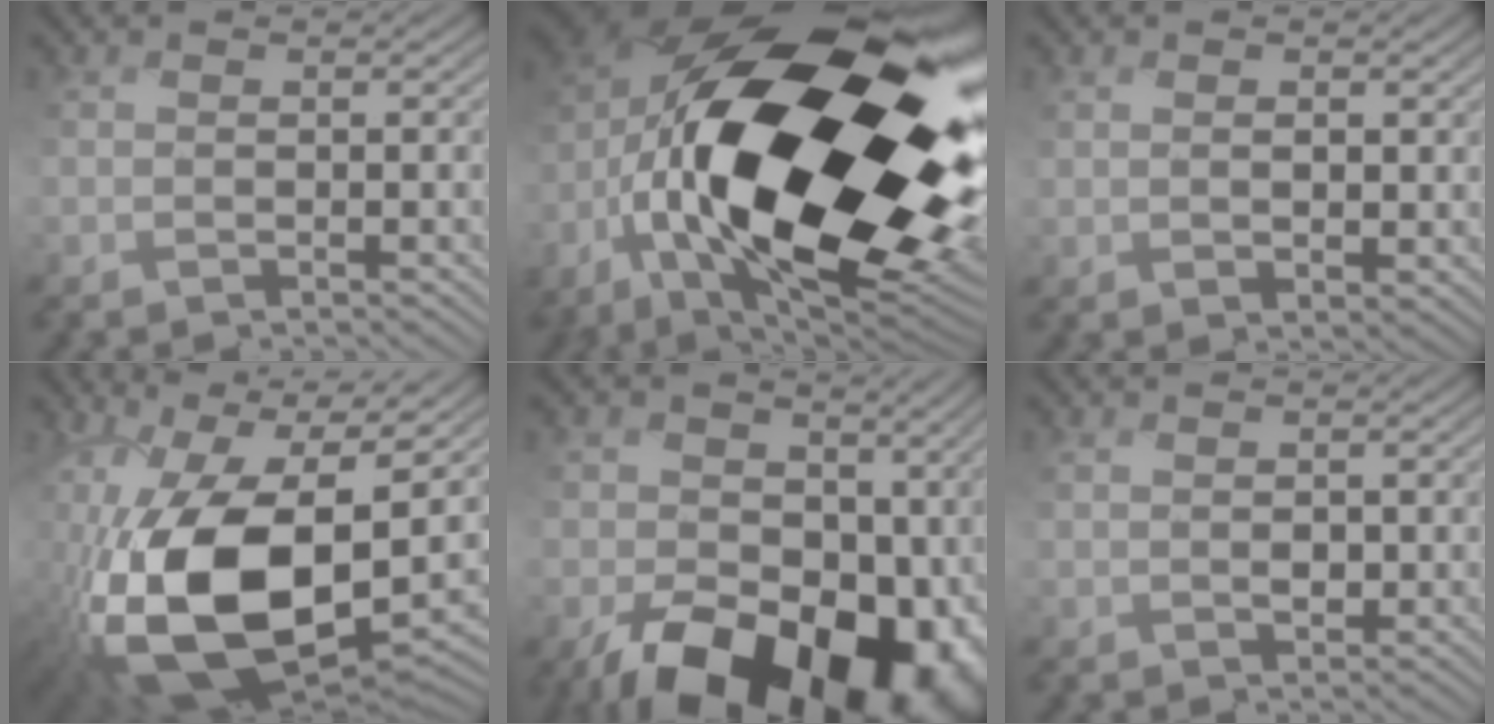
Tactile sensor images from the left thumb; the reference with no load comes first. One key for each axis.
{"total": 23.7, "fx": -2.9, "fy": 11.7, "fz": 20.4, "tx": -0.439, "ty": -0.022, "tz": -0.059}
{"total": 2.2, "fx": 0.8, "fy": 1.4, "fz": 1.4, "tx": -0.033, "ty": -0.005, "tz": 0.021}
{"total": 20.4, "fx": -2.9, "fy": 12.2, "fz": 16.1, "tx": -0.352, "ty": -0.062, "tz": -0.036}
{"total": 20.4, "fx": -5.9, "fy": 14.6, "fz": 13.0, "tx": -0.209, "ty": -0.061, "tz": -0.068}
{"total": 1.8, "fx": 0.4, "fy": 1.3, "fz": 1.1, "tx": -0.028, "ty": -0.003, "tz": 0.014}